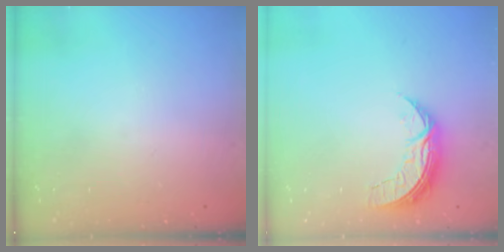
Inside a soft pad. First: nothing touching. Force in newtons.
{"total": 8.8, "press": 8.8, "slide": 0.6}